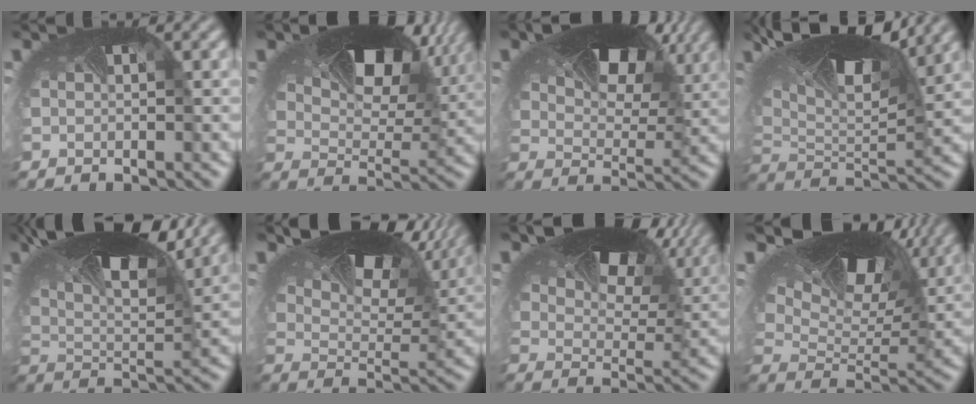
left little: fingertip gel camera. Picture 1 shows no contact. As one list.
[{"total": 10.1, "force": [5.6, 5.2, 6.6], "torque": [-0.123, 0.001, 0.094]}, {"total": 9.3, "force": [5.1, 4.9, 6.0], "torque": [-0.108, 0.001, 0.083]}, {"total": 11.7, "force": [6.5, 4.5, 8.6], "torque": [-0.174, 0.007, 0.110]}, {"total": 12.8, "force": [7.1, 5.3, 9.2], "torque": [-0.178, 0.007, 0.116]}, {"total": 12.0, "force": [8.1, 5.1, 7.2], "torque": [-0.126, 0.015, 0.131]}, {"total": 10.9, "force": [7.0, 5.2, 6.6], "torque": [-0.114, 0.009, 0.113]}, {"total": 11.4, "force": [7.9, 5.0, 6.5], "torque": [-0.140, 0.012, 0.138]}]